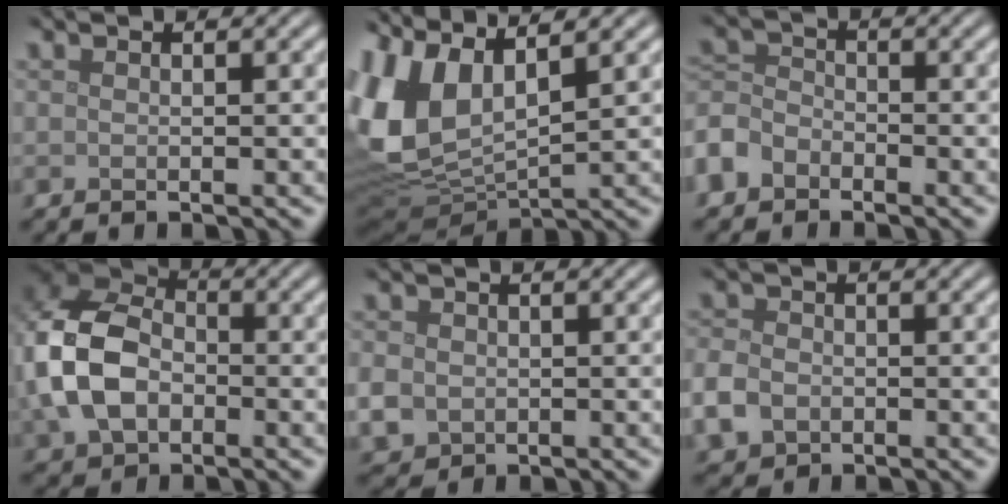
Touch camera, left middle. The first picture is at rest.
{"total": 10.4, "force": [3.1, 5.9, 8.0], "torque": [-0.216, 0.000, 0.061]}
{"total": 3.6, "force": [-2.3, 2.5, 1.1], "torque": [-0.029, 0.006, -0.065]}
{"total": 10.2, "force": [-1.4, 7.5, 6.8], "torque": [-0.177, -0.004, -0.037]}
{"total": 3.3, "force": [-0.5, 3.0, 1.4], "torque": [-0.035, -0.009, -0.002]}
{"total": 3.3, "force": [-1.3, 2.6, 1.6], "torque": [-0.038, -0.003, -0.031]}